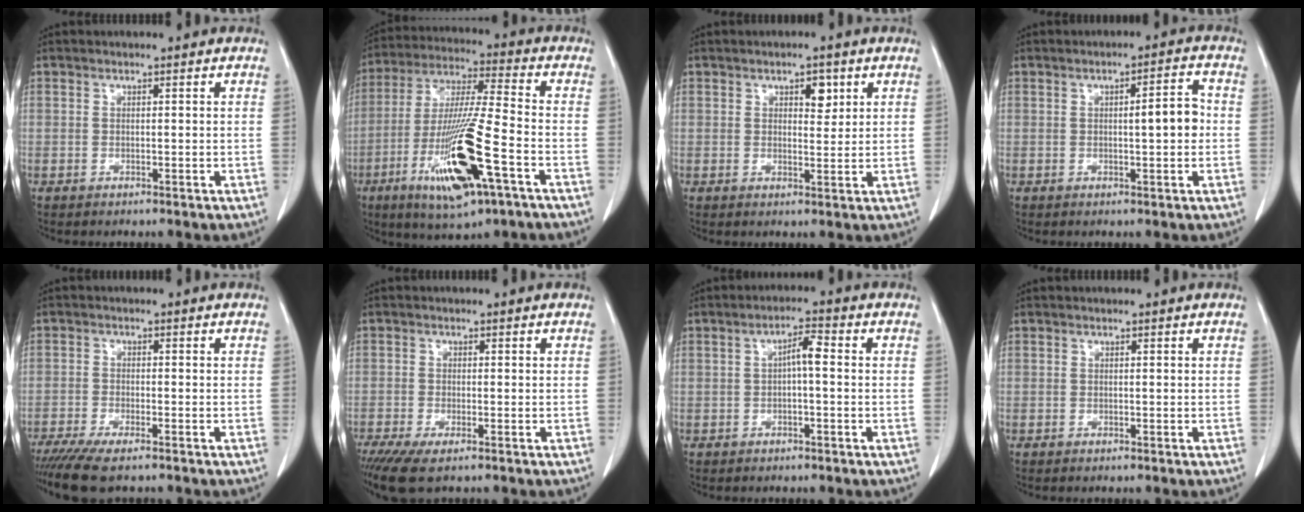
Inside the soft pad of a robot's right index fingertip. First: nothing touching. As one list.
[{"total": 18.1, "force": [-7.2, 1.6, 16.5], "torque": [-0.344, -0.032, -0.127]}, {"total": 3.2, "force": [1.5, 1.5, 2.3], "torque": [-0.030, -0.001, 0.022]}, {"total": 4.3, "force": [-0.1, 0.8, 4.3], "torque": [-0.059, 0.009, -0.002]}, {"total": 8.7, "force": [-7.0, 1.3, 5.0], "torque": [-0.078, -0.019, -0.114]}, {"total": 6.1, "force": [-4.4, 1.3, 4.1], "torque": [-0.070, -0.017, -0.073]}, {"total": 3.3, "force": [0.0, 0.6, 3.2], "torque": [-0.054, 0.011, -0.001]}, {"total": 0.0}]